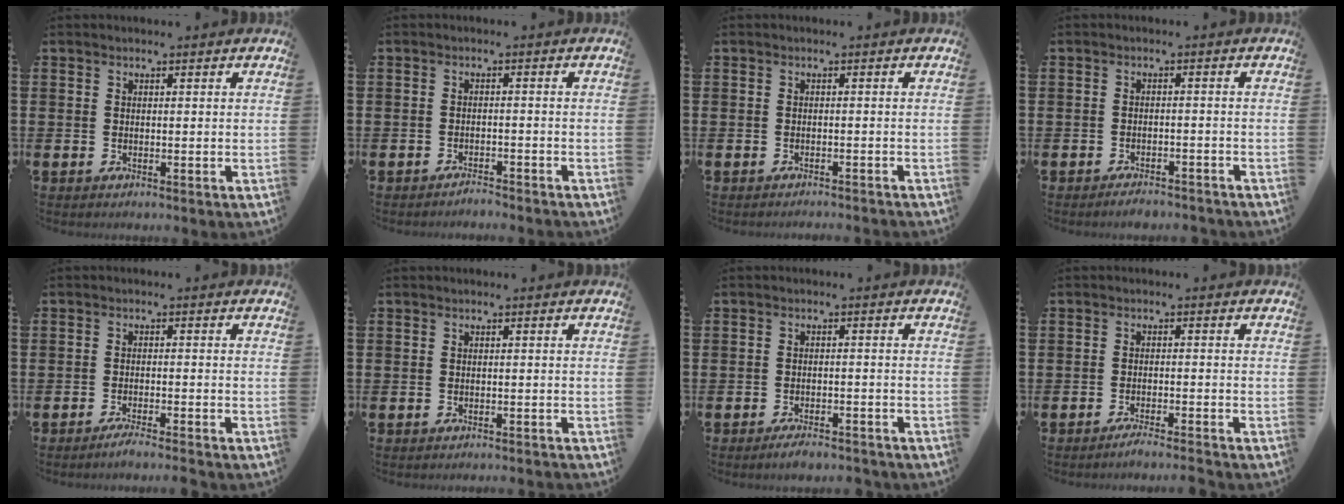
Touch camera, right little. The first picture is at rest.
{"total": 1.6, "force": [-1.6, 0.0, 0.1], "torque": [-0.005, 0.003, -0.032]}
{"total": 0.8, "force": [-0.8, -0.1, 0.0], "torque": [0.007, -0.004, -0.019]}
{"total": 1.9, "force": [-1.9, 0.1, 0.4], "torque": [-0.009, 0.002, -0.037]}
{"total": 1.9, "force": [-1.7, -0.2, 0.9], "torque": [-0.013, 0.002, -0.033]}
{"total": 0.7, "force": [-0.7, -0.1, 0.1], "torque": [-0.001, -0.002, -0.014]}
{"total": 2.3, "force": [-2.1, 0.2, 0.9], "torque": [-0.015, 0.006, -0.041]}
{"total": 2.0, "force": [-1.8, -0.2, 0.7], "torque": [-0.010, 0.002, -0.035]}